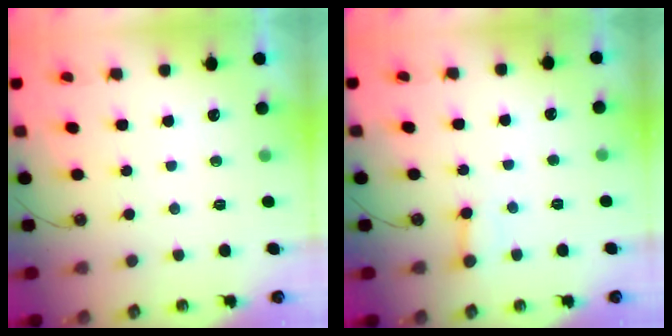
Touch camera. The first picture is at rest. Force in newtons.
{"total": 2.6, "press": 2.6, "slide": 0.2}